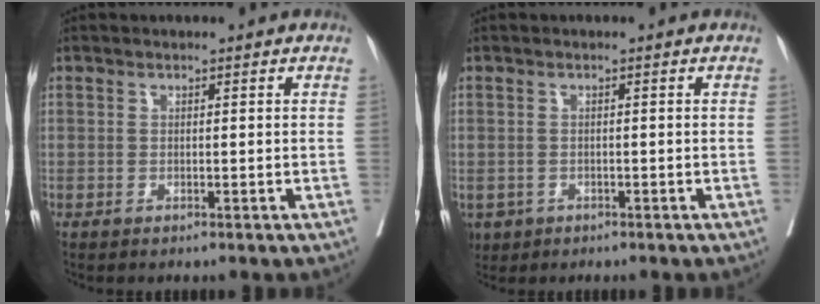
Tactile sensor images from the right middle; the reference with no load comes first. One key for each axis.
{"total": 3.5, "fx": -1.9, "fy": 2.8, "fz": 0.9, "tx": -0.015, "ty": -0.001, "tz": -0.028}